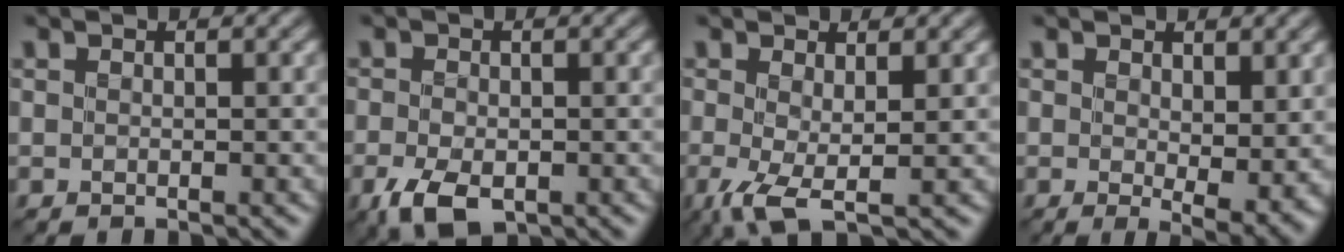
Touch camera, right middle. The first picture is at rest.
{"total": 4.1, "force": [-2.0, 2.2, 2.8], "torque": [-0.063, -0.010, -0.036]}
{"total": 3.5, "force": [-0.5, 0.9, 3.3], "torque": [-0.074, -0.009, -0.013]}
{"total": 4.1, "force": [1.1, 1.4, 3.7], "torque": [-0.059, -0.015, 0.024]}